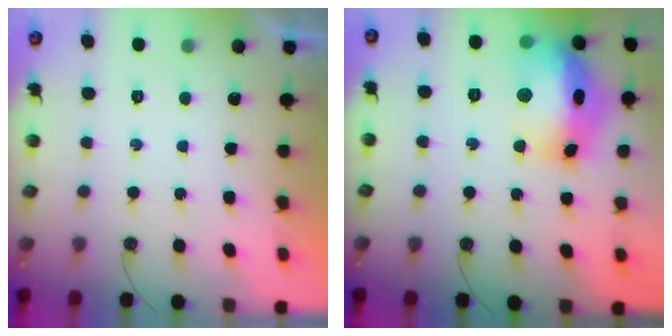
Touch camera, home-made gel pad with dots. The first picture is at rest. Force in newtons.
{"total": 18.8, "press": 18.7, "slide": 1.9}